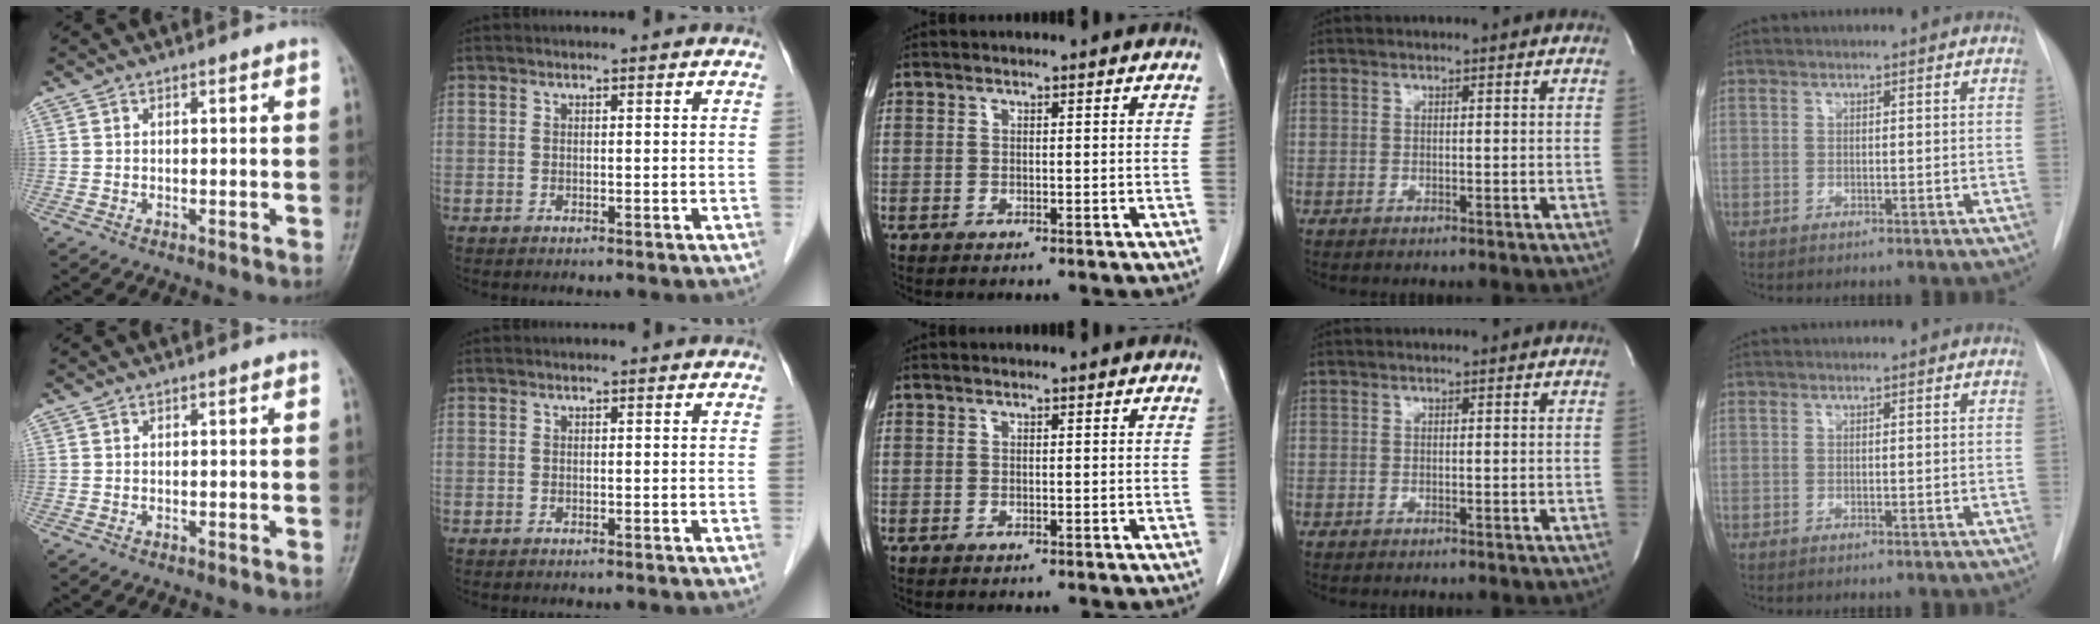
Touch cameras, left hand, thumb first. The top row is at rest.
{}